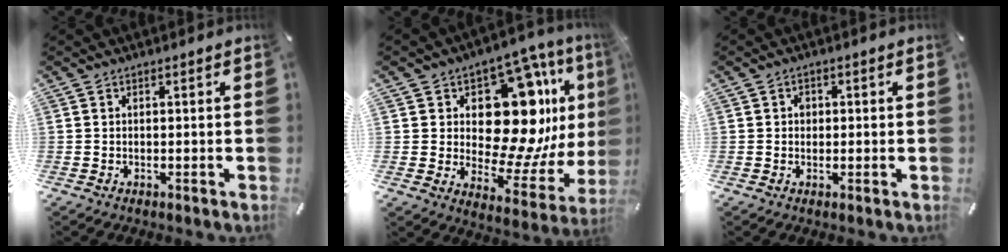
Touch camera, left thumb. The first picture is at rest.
{"total": 21.1, "force": [7.0, 12.7, 15.3], "torque": [-0.221, -0.059, 0.117]}
{"total": 1.6, "force": [-0.1, 1.5, 0.6], "torque": [-0.006, 0.003, -0.006]}